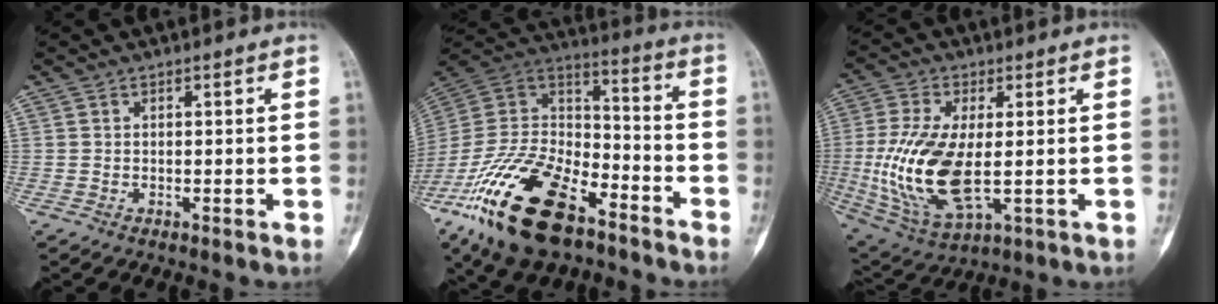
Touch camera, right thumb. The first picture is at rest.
{"total": 27.5, "force": [-16.2, 13.3, 17.8], "torque": [-0.389, 0.042, -0.296]}
{"total": 16.6, "force": [-1.3, 8.1, 14.5], "torque": [-0.302, -0.011, -0.009]}